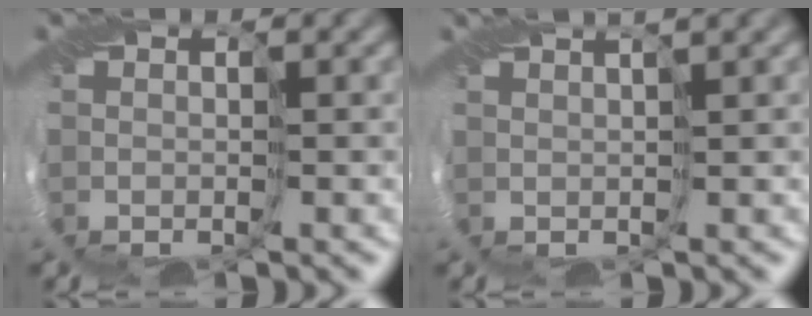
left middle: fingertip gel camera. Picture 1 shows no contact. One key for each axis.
{"total": 2.4, "fx": 1.8, "fy": 0.1, "fz": 1.6, "tx": -0.033, "ty": 0.006, "tz": 0.026}